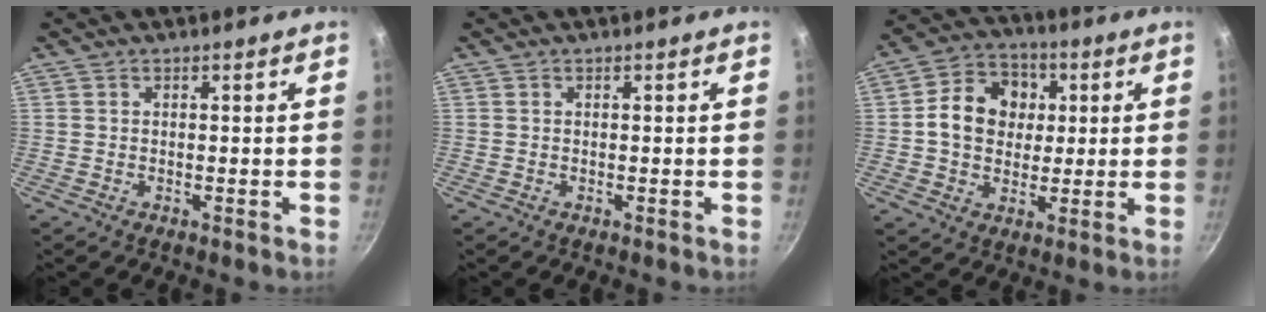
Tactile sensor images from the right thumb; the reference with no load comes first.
{"total": 0.0}
{"total": 12.1, "force": [1.7, 10.0, 6.6], "torque": [-0.083, 0.014, 0.016]}